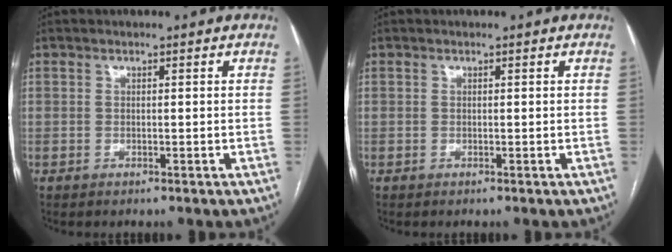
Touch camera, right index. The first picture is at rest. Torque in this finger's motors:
{"motor_torque": [0.00, 0.00, 0.00, 0.00]}